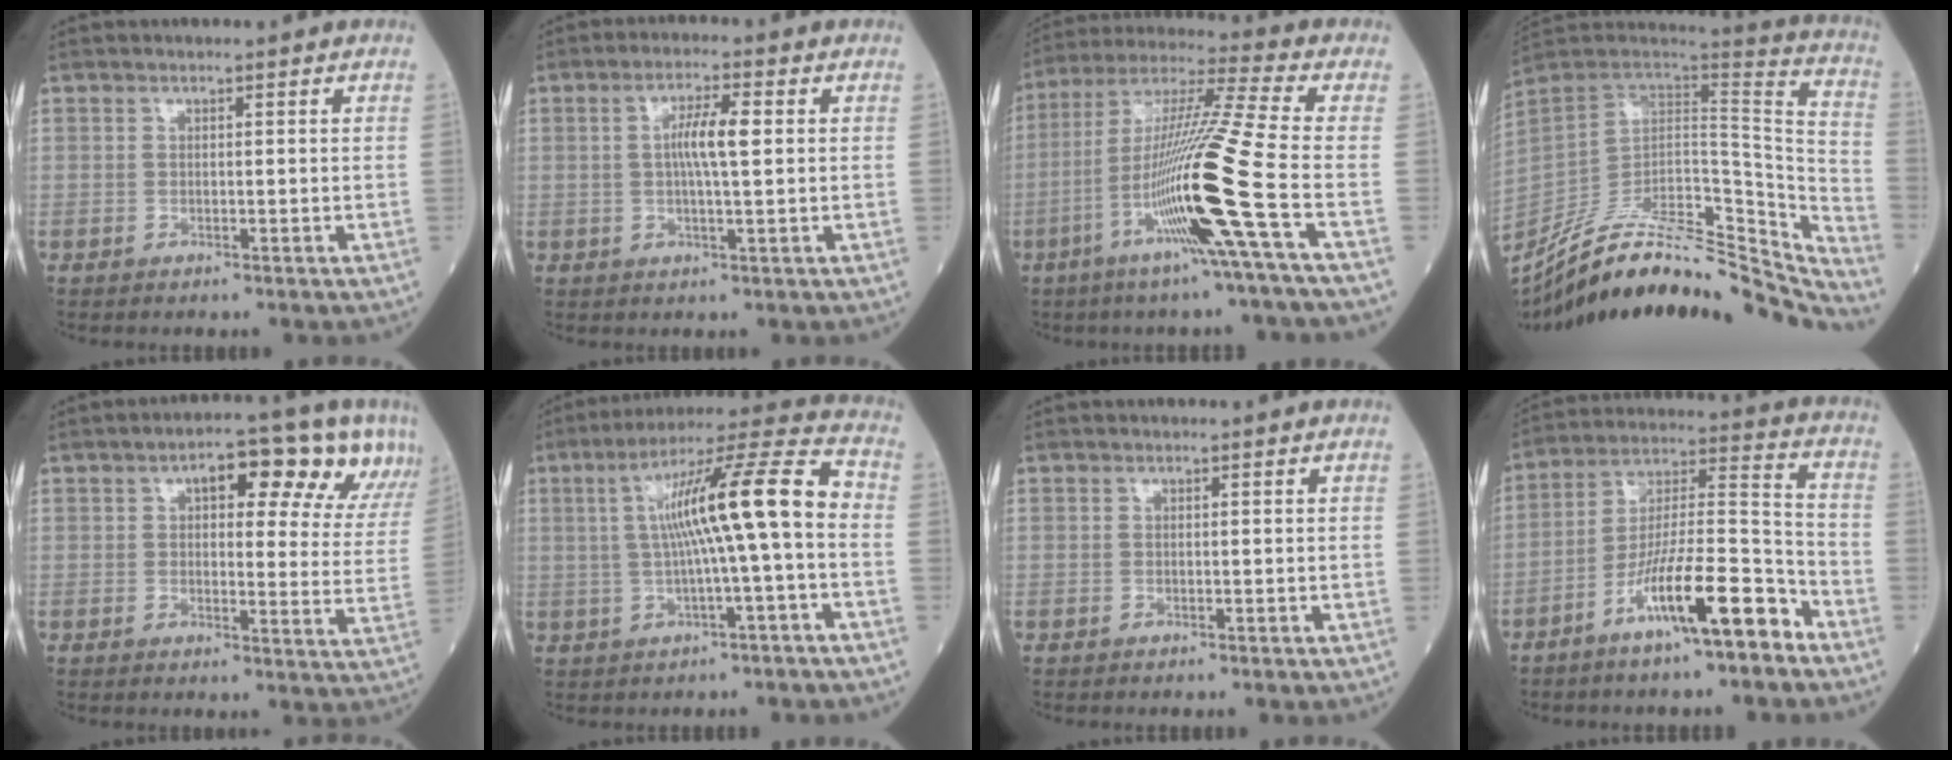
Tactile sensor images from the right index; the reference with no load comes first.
{"total": 5.2, "force": [0.7, 0.4, 5.1], "torque": [-0.095, 0.006, 0.010]}
{"total": 17.6, "force": [-5.8, -2.8, 16.4], "torque": [-0.317, -0.019, -0.116]}
{"total": 35.2, "force": [-31.5, 6.9, 14.1], "torque": [-0.179, -0.024, -0.446]}
{"total": 14.2, "force": [8.3, 4.8, 10.5], "torque": [-0.121, 0.017, 0.089]}
{"total": 13.7, "force": [0.1, 0.3, 13.7], "torque": [-0.225, 0.032, -0.002]}
{"total": 0.0}
{"total": 13.6, "force": [-8.2, 1.5, 10.8], "torque": [-0.193, -0.002, -0.144]}